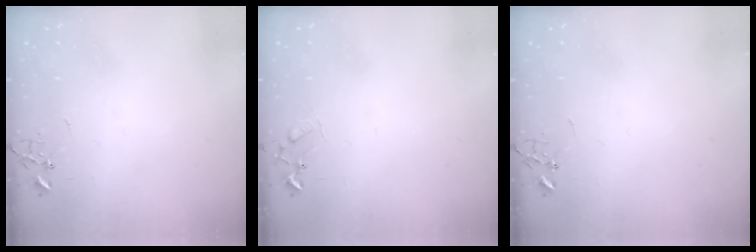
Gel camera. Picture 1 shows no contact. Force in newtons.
{"total": 6.2, "press": 6.2, "slide": 0.4}
{"total": 0.0}